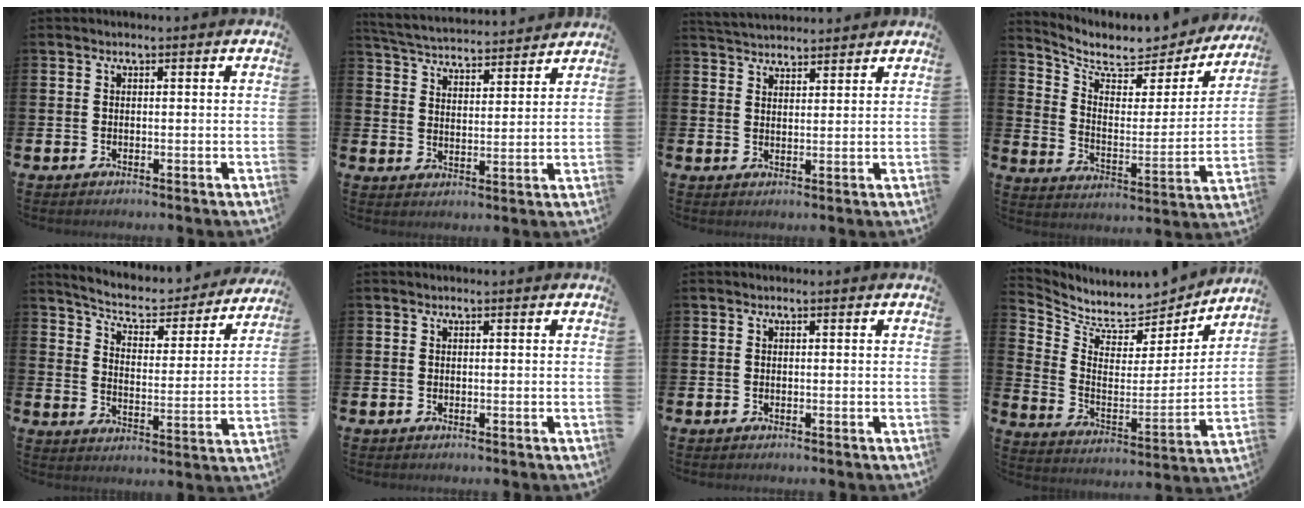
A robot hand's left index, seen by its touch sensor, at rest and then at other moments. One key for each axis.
{"total": 4.9, "fx": 4.8, "fy": 0.6, "fz": 0.4, "tx": -0.029, "ty": -0.039, "tz": 0.082}
{"total": 3.7, "fx": 3.6, "fy": 0.7, "fz": 0.0, "tx": -0.005, "ty": -0.019, "tz": 0.065}
{"total": 7.5, "fx": 6.5, "fy": 3.0, "fz": 2.3, "tx": -0.074, "ty": -0.053, "tz": 0.107}
{"total": 5.9, "fx": 5.4, "fy": 1.7, "fz": 1.7, "tx": -0.053, "ty": -0.045, "tz": 0.085}
{"total": 0.0}
{"total": 0.0}
{"total": 6.7, "fx": 6.3, "fy": 2.2, "fz": 0.7, "tx": -0.044, "ty": -0.060, "tz": 0.104}